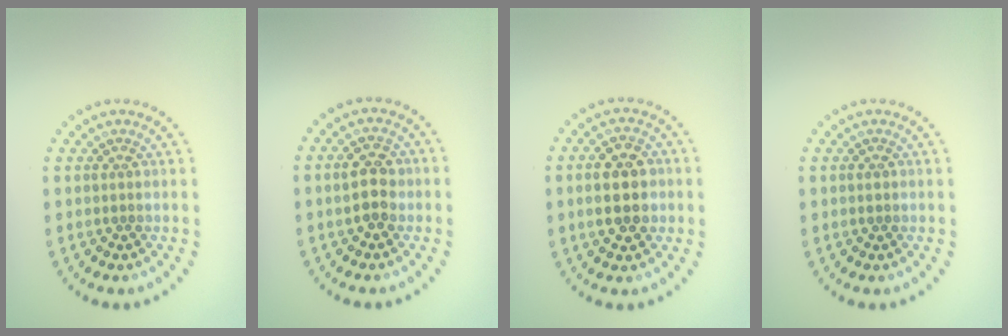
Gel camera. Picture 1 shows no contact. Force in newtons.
{"total": 3.0, "press": 3.0, "slide": 0.2}
{"total": 5.2, "press": 5.2, "slide": 0.3}
{"total": 0.8, "press": 0.8, "slide": 0.2}